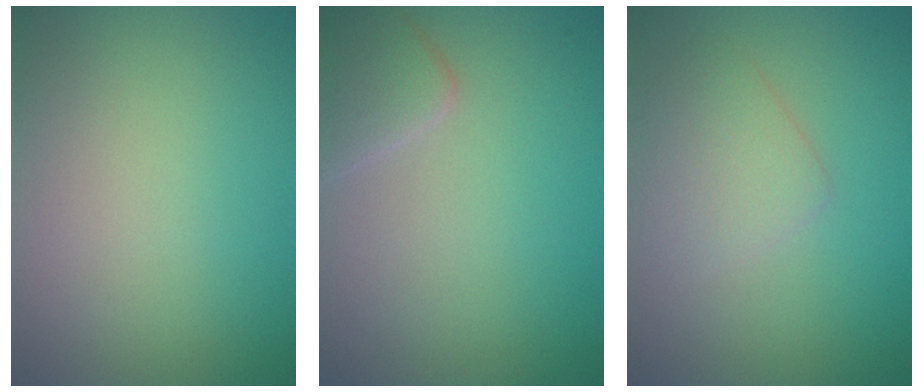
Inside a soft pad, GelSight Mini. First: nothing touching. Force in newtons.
{"total": 2.6, "press": 2.6, "slide": 0.1}
{"total": 2.5, "press": 2.5, "slide": 0.1}